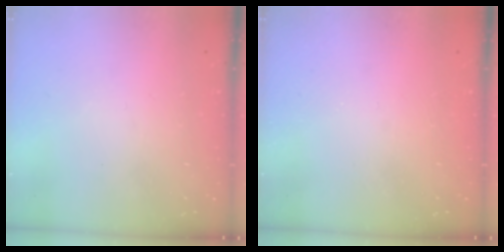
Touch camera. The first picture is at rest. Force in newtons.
{"total": 1.0, "press": 1.0, "slide": 0.2}